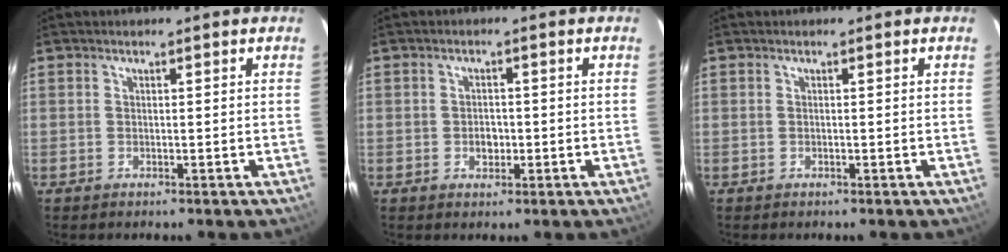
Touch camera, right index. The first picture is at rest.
{"total": 2.3, "force": [-0.6, 1.9, 1.2], "torque": [-0.023, 0.005, -0.007]}
{"total": 0.0}